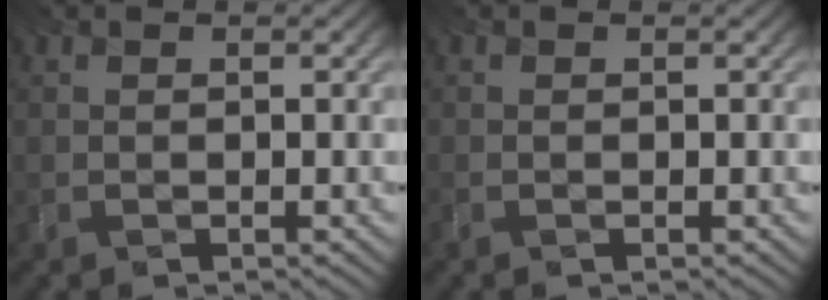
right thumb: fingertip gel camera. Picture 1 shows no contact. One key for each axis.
{"total": 0.0}